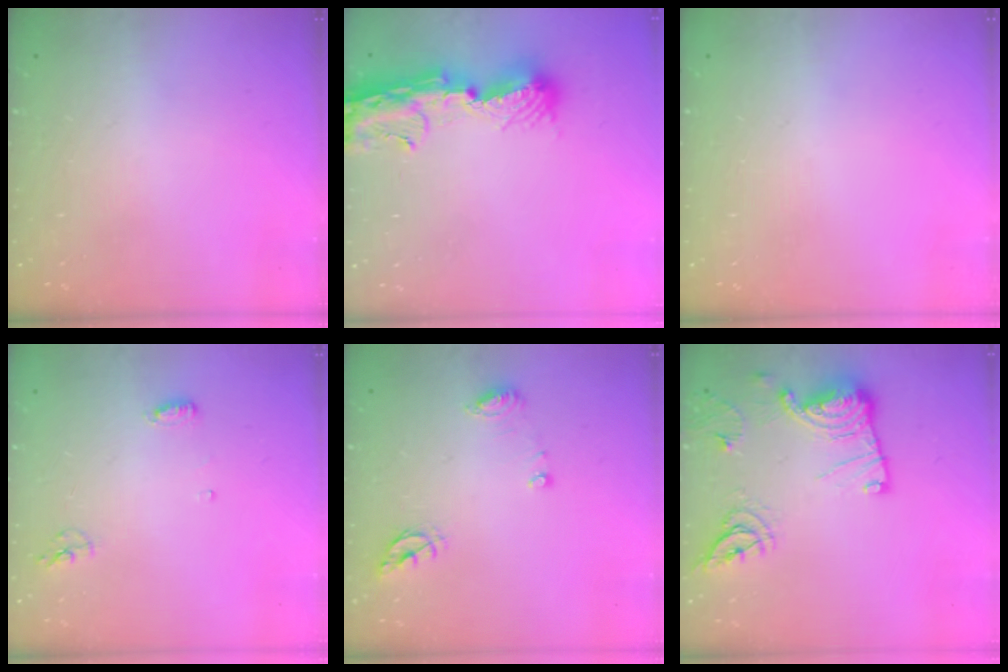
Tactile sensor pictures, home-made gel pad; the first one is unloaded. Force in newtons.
{"total": 13.0, "press": 12.9, "slide": 1.3}
{"total": 0.0}
{"total": 5.4, "press": 5.3, "slide": 1.1}
{"total": 7.9, "press": 7.8, "slide": 0.9}
{"total": 17.4, "press": 17.4, "slide": 1.1}